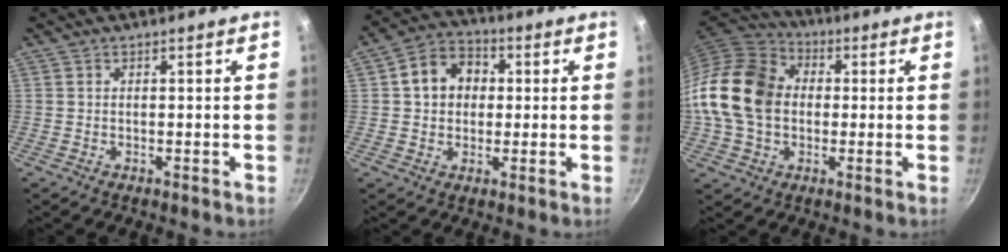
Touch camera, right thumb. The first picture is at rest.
{"total": 9.6, "force": [1.5, 7.9, 5.3], "torque": [-0.058, 0.018, 0.010]}
{"total": 17.5, "force": [0.5, 13.5, 11.2], "torque": [-0.196, 0.029, -0.004]}